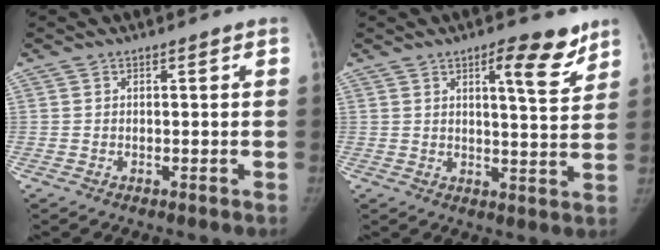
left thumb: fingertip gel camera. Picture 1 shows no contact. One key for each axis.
{"total": 8.5, "fx": 5.3, "fy": 2.3, "fz": 6.2, "tx": -0.070, "ty": -0.033, "tz": 0.073}